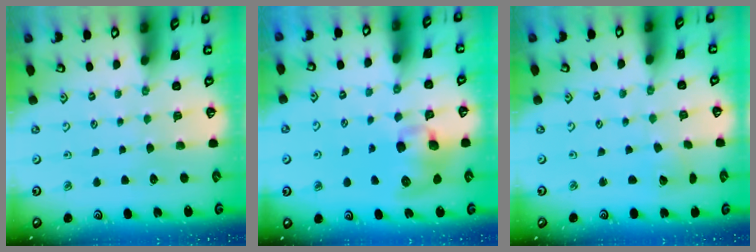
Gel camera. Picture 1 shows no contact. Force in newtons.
{"total": 10.7, "press": 10.6, "slide": 1.7}
{"total": 1.3, "press": 1.3, "slide": 0.0}